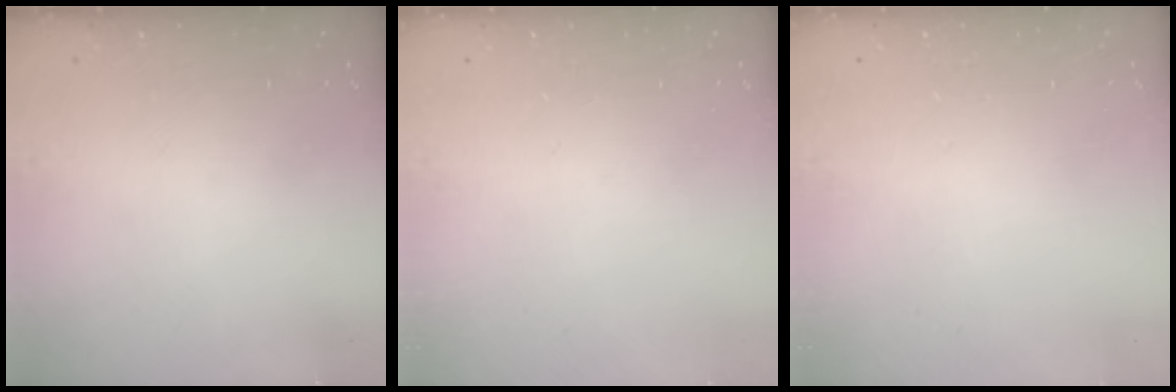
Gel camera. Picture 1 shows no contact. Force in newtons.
{"total": 0.0}
{"total": 2.6, "press": 2.6, "slide": 0.2}